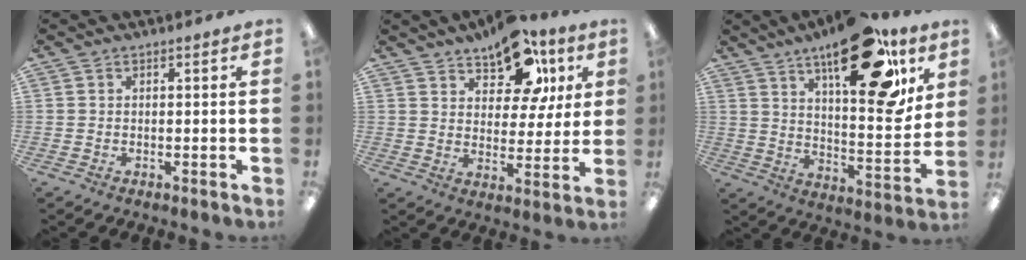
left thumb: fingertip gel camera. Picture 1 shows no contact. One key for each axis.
{"total": 14.6, "fx": 9.5, "fy": 8.0, "fz": 7.6, "tx": -0.112, "ty": -0.044, "tz": 0.170}
{"total": 25.3, "fx": 15.3, "fy": 9.3, "fz": 17.9, "tx": -0.252, "ty": -0.087, "tz": 0.243}